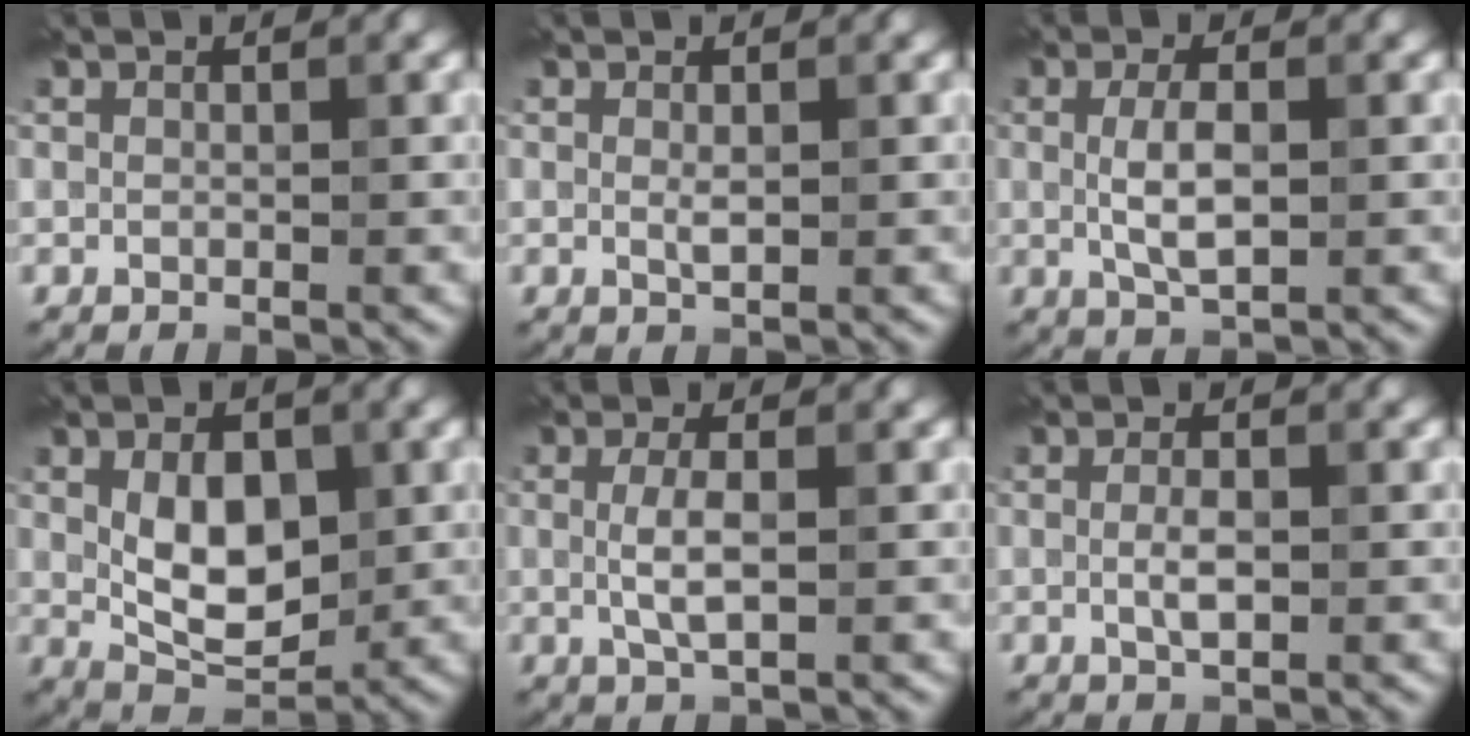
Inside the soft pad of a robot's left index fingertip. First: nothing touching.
{"total": 0.9, "force": [-0.1, 0.3, 0.9], "torque": [-0.019, -0.005, 0.000]}
{"total": 3.3, "force": [-0.2, 1.1, 3.1], "torque": [-0.067, -0.004, -0.001]}
{"total": 6.1, "force": [0.2, 3.7, 4.8], "torque": [-0.086, -0.009, 0.008]}
{"total": 2.6, "force": [-0.2, 0.7, 2.5], "torque": [-0.054, -0.003, -0.004]}
{"total": 1.8, "force": [-0.4, 0.6, 1.7], "torque": [-0.037, -0.005, -0.006]}